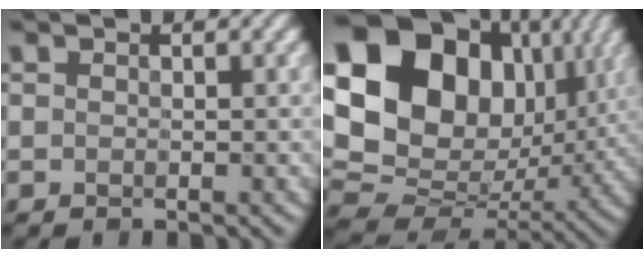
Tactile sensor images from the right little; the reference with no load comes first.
{"total": 20.9, "force": [5.8, 16.0, 12.0], "torque": [-0.264, 0.038, 0.112]}